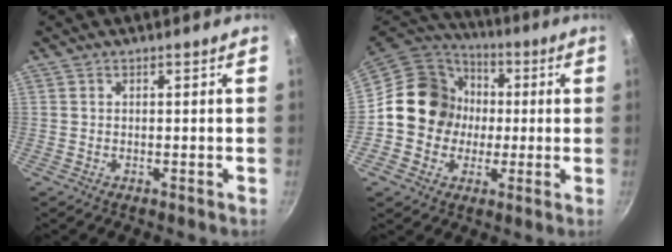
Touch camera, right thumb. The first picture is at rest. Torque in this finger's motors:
{"motor_torque": [1.16, 2.13, 0.67, -0.83, 0.10]}